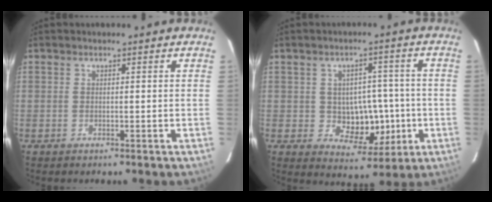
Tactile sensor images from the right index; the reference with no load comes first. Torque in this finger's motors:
{"motor_torque": [0.27, -0.14, 0.20, 0.04]}